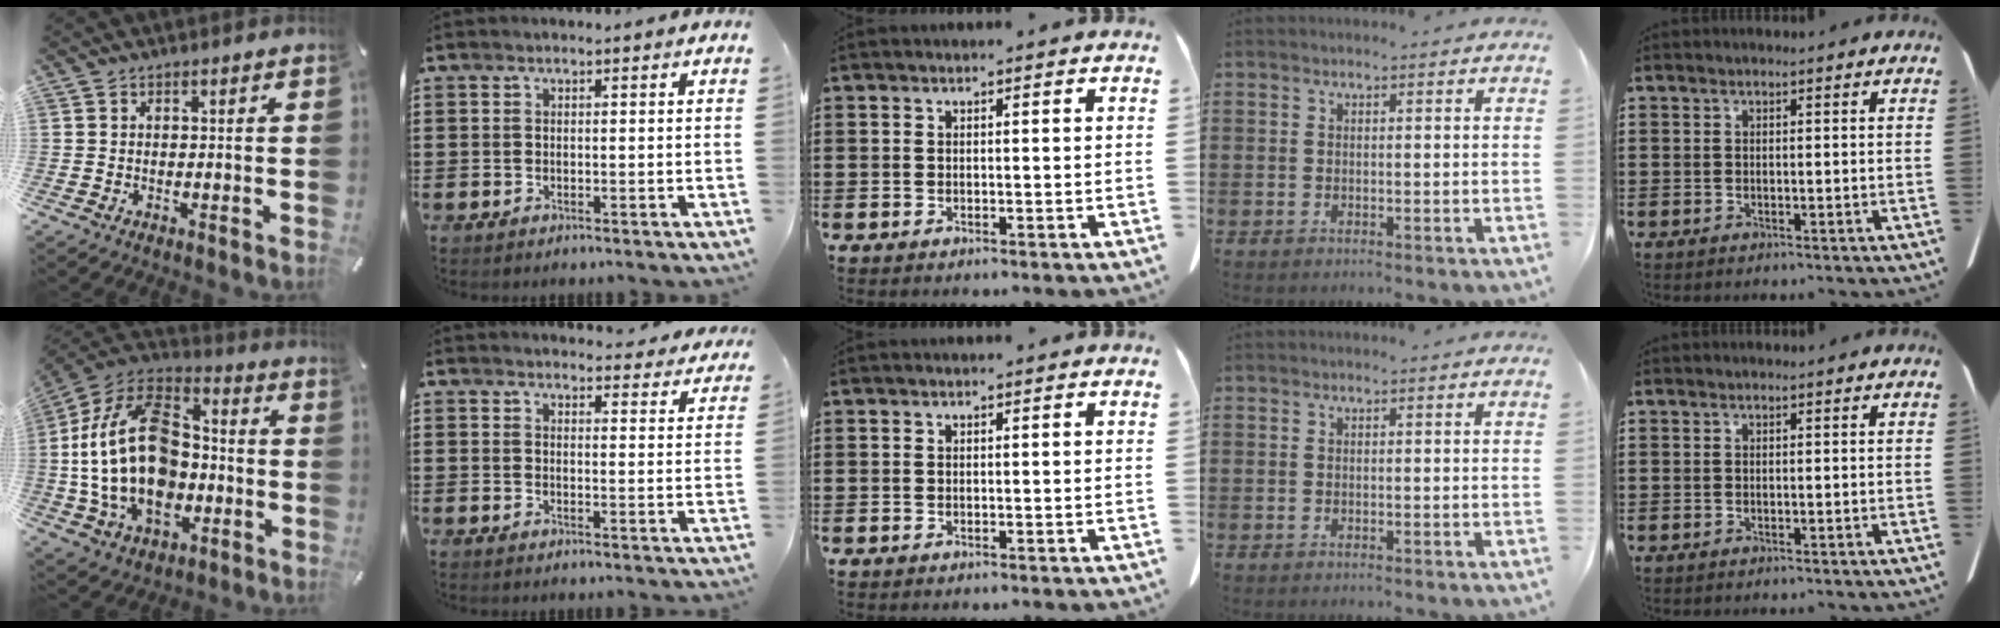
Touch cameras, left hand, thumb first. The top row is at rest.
{"thumb": {"total": 25.6, "force": [-3.1, 17.4, 18.5], "torque": [-0.372, 0.015, -0.048]}, "index": {"total": 3.5, "force": [3.5, 0.4, 0.5], "torque": [-0.014, -0.017, 0.062]}}